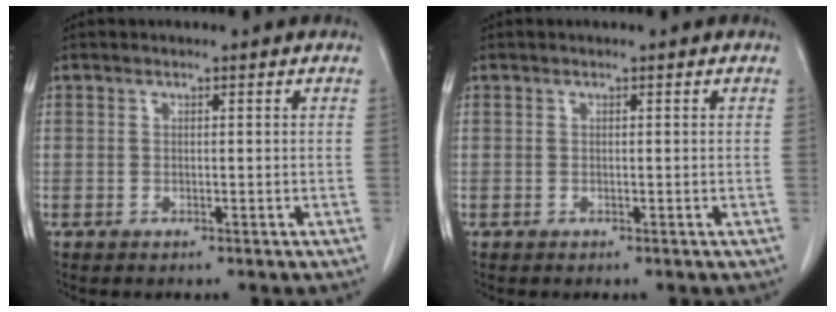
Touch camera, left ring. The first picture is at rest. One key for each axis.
{"total": 0.0}